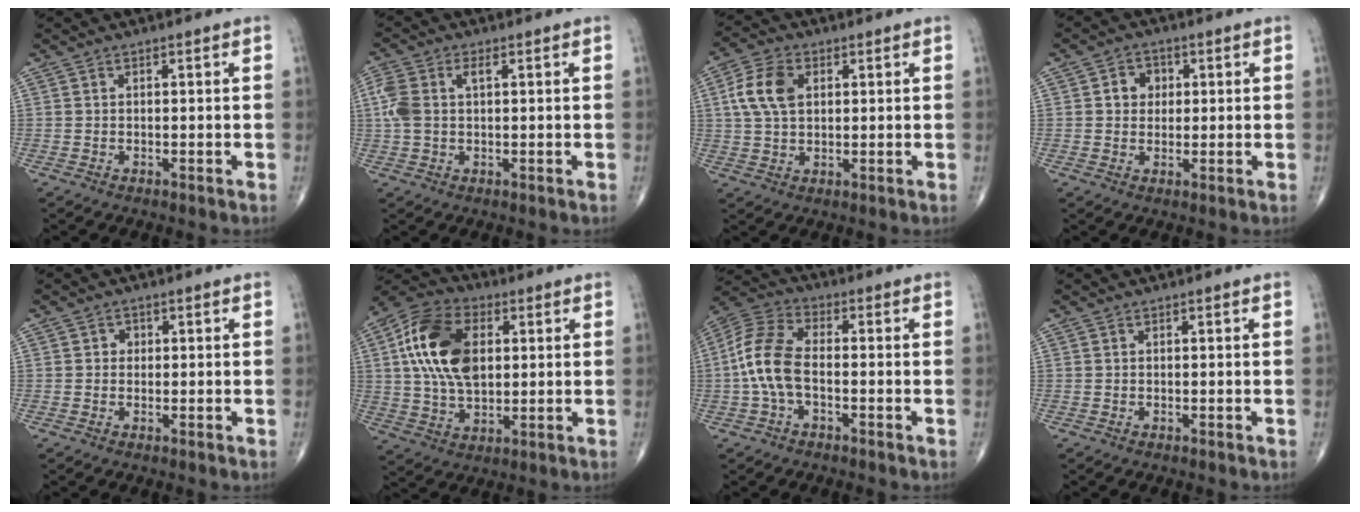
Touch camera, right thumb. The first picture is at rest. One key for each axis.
{"total": 6.8, "fx": 1.3, "fy": 3.9, "fz": 5.4, "tx": -0.151, "ty": 0.024, "tz": 0.028}
{"total": 8.3, "fx": 2.0, "fy": 5.3, "fz": 6.0, "tx": -0.120, "ty": 0.007, "tz": 0.036}
{"total": 4.2, "fx": 0.8, "fy": 3.6, "fz": 1.9, "tx": -0.003, "ty": 0.005, "tz": 0.008}
{"total": 1.4, "fx": 0.2, "fy": 1.3, "fz": 0.5, "tx": 0.003, "ty": 0.003, "tz": -0.002}
{"total": 17.2, "fx": 3.0, "fy": 10.1, "fz": 13.6, "tx": -0.255, "ty": 0.009, "tz": 0.050}
{"total": 10.3, "fx": -1.6, "fy": 5.7, "fz": 8.5, "tx": -0.187, "ty": 0.033, "tz": -0.038}
{"total": 0.0}